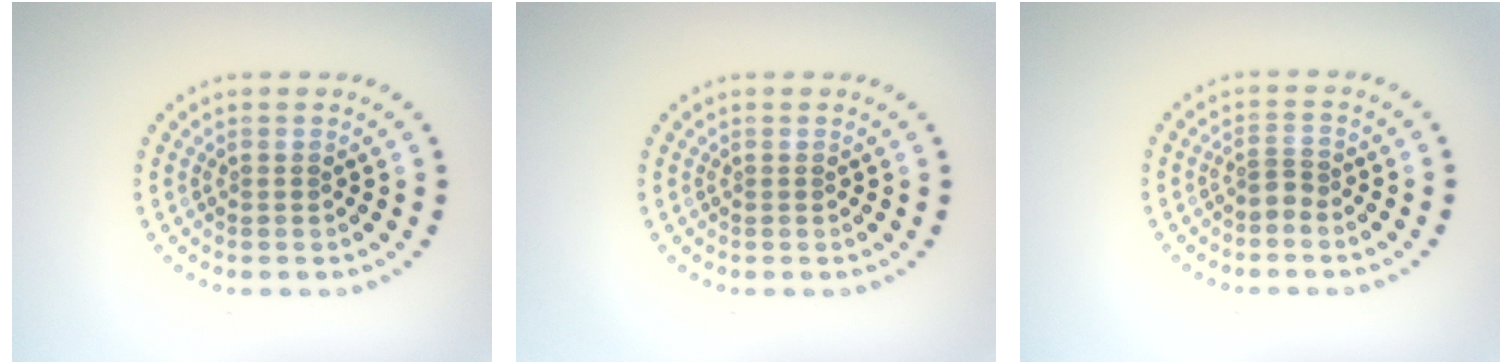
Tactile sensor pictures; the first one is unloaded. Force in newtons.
{"total": 0.0}
{"total": 1.1, "press": 0.6, "slide": 0.9}